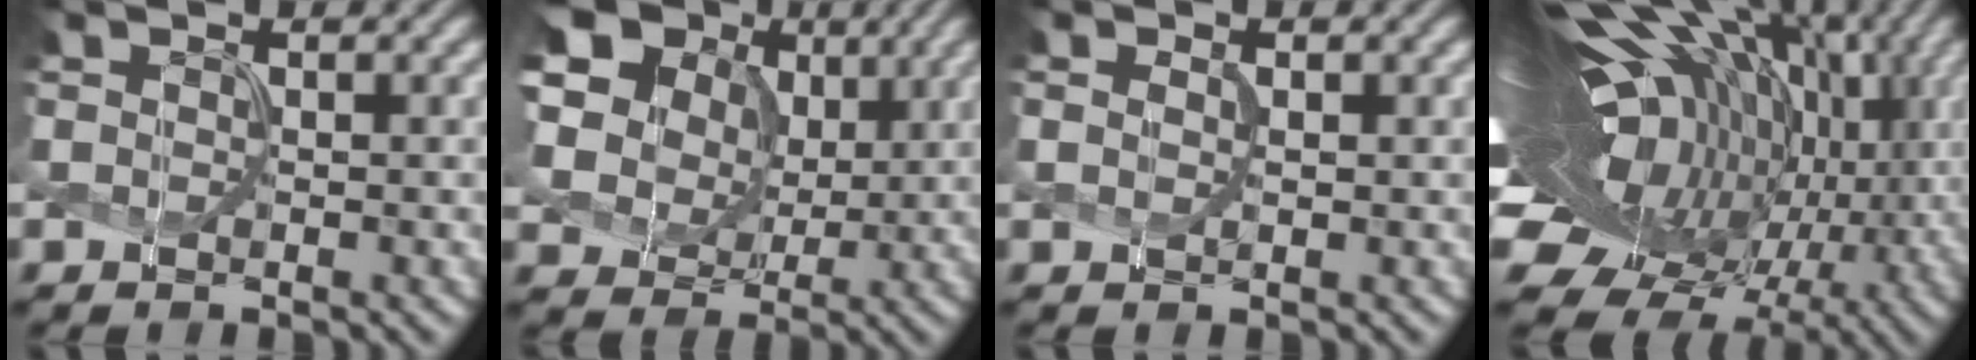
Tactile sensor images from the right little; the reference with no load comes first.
{"total": 13.6, "force": [4.6, 10.9, 6.6], "torque": [-0.164, 0.030, 0.095]}
{"total": 0.8, "force": [0.0, 0.3, 0.7], "torque": [-0.013, -0.004, 0.004]}
{"total": 20.0, "force": [2.1, 12.1, 15.8], "torque": [-0.256, 0.012, 0.058]}